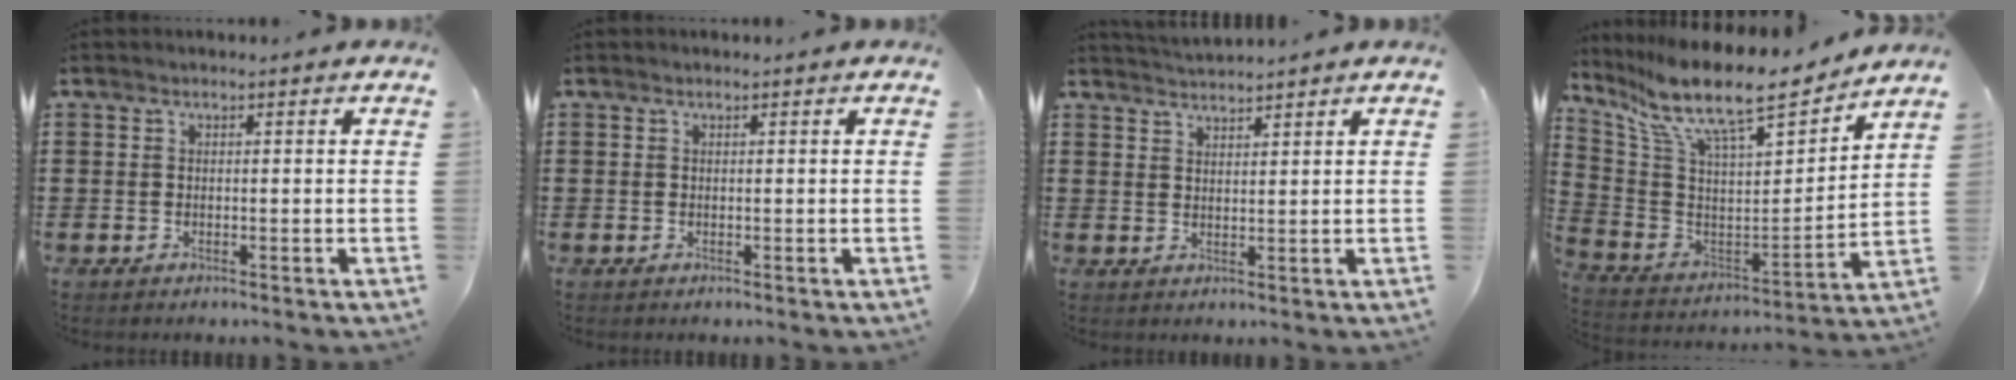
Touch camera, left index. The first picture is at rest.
{"total": 0.0}
{"total": 2.3, "force": [2.2, -0.3, -0.1], "torque": [-0.004, -0.005, 0.043]}
{"total": 12.7, "force": [10.1, 2.6, 7.2], "torque": [-0.172, -0.067, 0.172]}